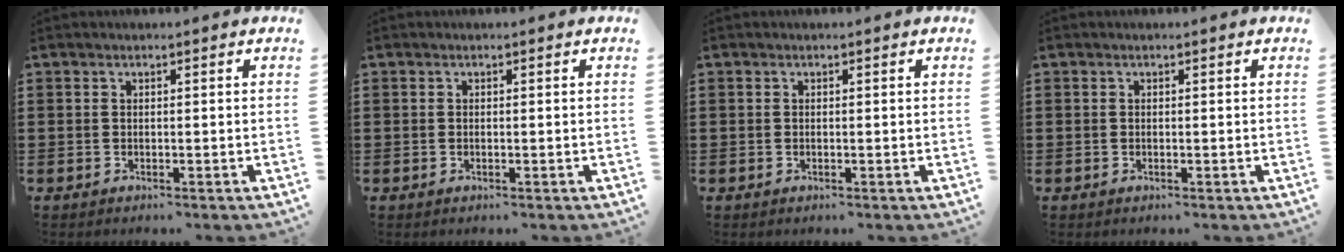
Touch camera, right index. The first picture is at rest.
{"total": 0.0}
{"total": 0.0}
{"total": 0.0}